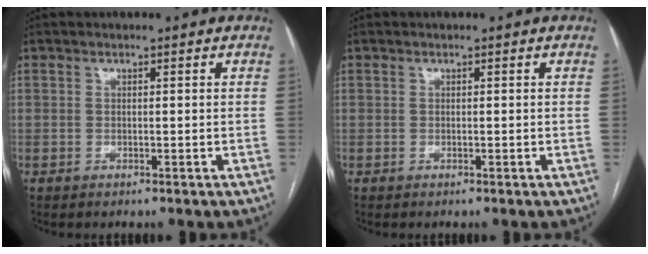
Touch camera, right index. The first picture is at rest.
{"total": 0.0}